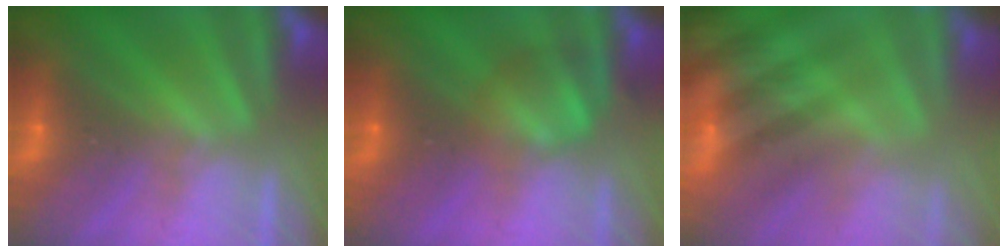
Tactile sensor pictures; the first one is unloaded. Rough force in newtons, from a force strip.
{"total": 2.5}
{"total": 7.8}